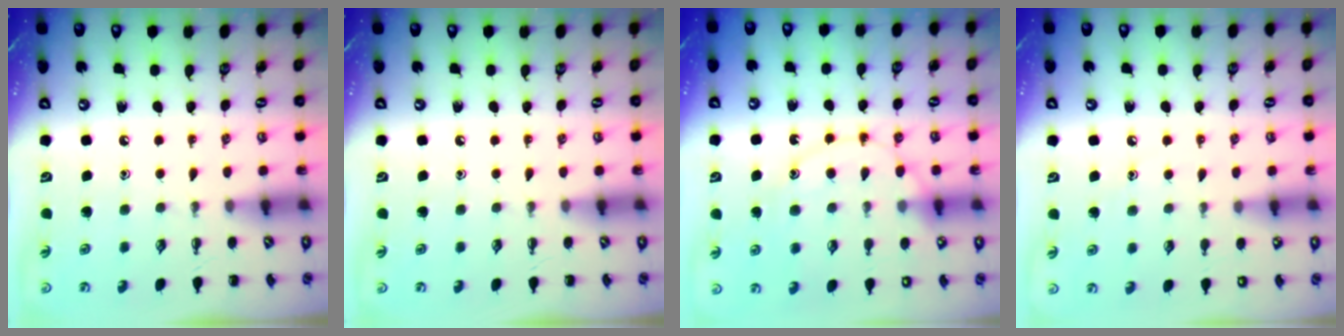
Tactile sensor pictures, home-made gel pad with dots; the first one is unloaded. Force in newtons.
{"total": 0.0}
{"total": 13.8, "press": 13.8, "slide": 0.9}
{"total": 5.7, "press": 5.5, "slide": 1.5}